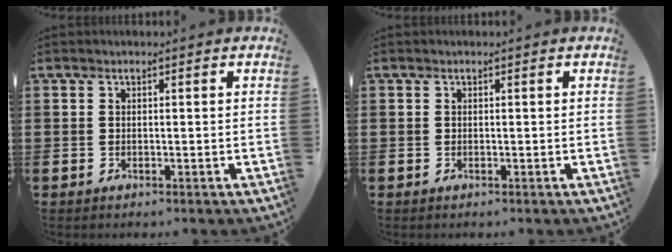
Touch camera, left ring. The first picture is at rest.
{"total": 0.0}